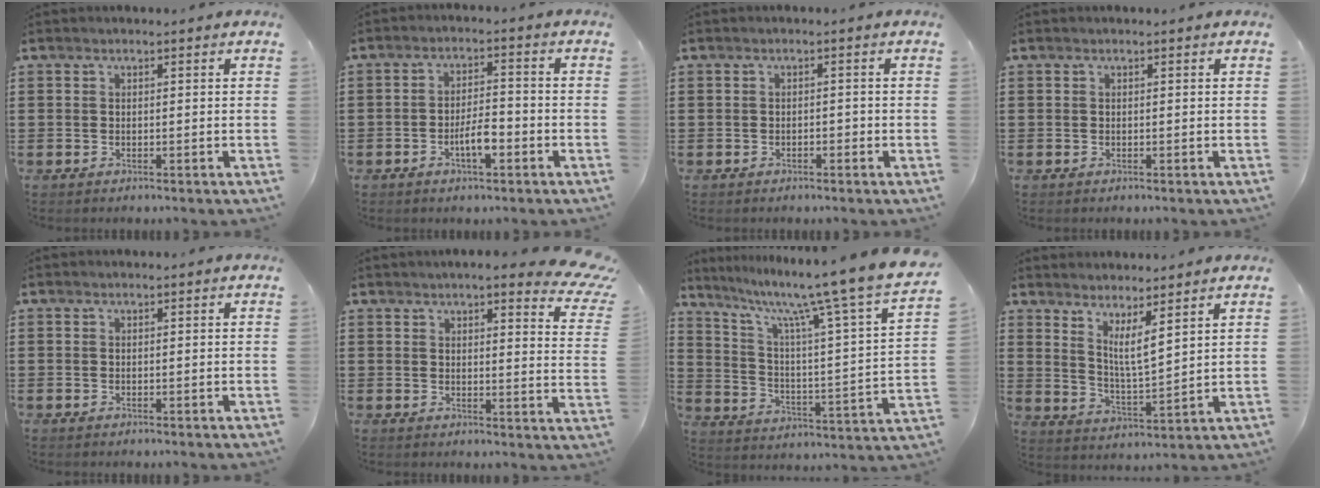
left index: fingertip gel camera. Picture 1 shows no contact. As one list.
[{"total": 4.7, "force": [-1.9, 1.4, 4.0], "torque": [-0.076, 0.007, -0.037]}, {"total": 0.8, "force": [-0.6, 0.3, 0.4], "torque": [-0.013, -0.002, -0.012]}, {"total": 0.0}, {"total": 0.0}, {"total": 5.5, "force": [4.7, 0.5, 2.7], "torque": [-0.055, -0.018, 0.081]}, {"total": 11.4, "force": [9.3, -0.6, 6.5], "torque": [-0.137, -0.082, 0.141]}, {"total": 5.3, "force": [3.8, 0.5, 3.7], "torque": [-0.076, -0.020, 0.063]}]